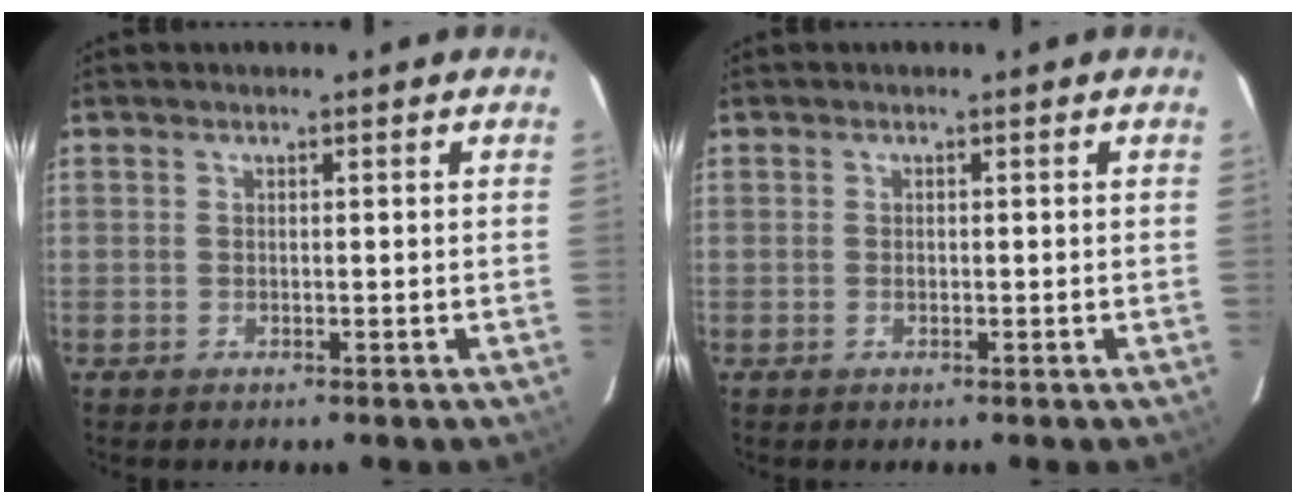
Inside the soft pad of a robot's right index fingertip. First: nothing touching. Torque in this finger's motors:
{"motor_torque": [0.15, -0.02, 0.03, 0.01]}